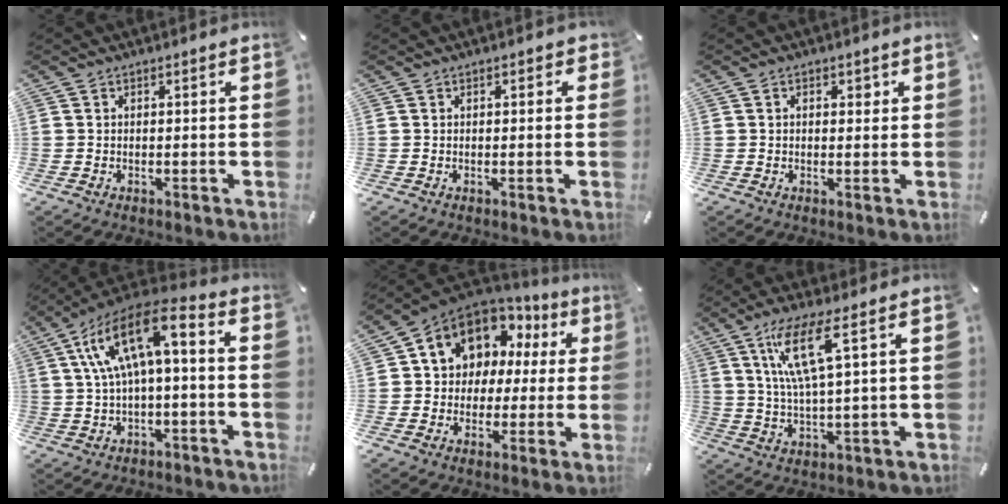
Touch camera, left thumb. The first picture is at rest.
{"total": 0.6, "force": [0.0, 0.5, 0.4], "torque": [0.001, 0.000, -0.003]}
{"total": 1.8, "force": [0.4, 1.3, 1.3], "torque": [-0.019, 0.005, 0.003]}
{"total": 15.3, "force": [3.4, 6.1, 13.6], "torque": [-0.259, -0.013, 0.054]}
{"total": 11.2, "force": [5.9, 8.9, 3.4], "torque": [-0.077, -0.043, 0.114]}
{"total": 12.5, "force": [5.1, 2.4, 11.1], "torque": [-0.227, 0.005, 0.087]}